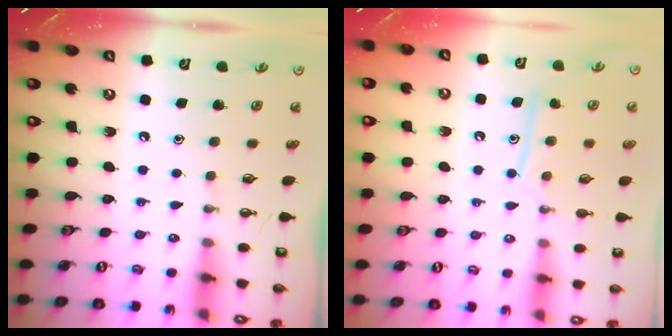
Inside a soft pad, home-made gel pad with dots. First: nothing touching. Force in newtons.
{"total": 10.9, "press": 10.9, "slide": 0.8}